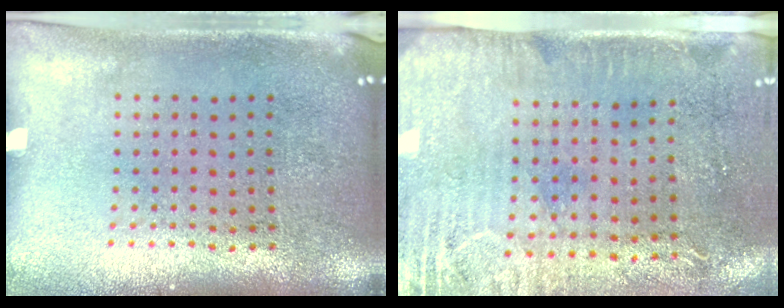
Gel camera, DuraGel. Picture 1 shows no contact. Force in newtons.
{"total": 3.0, "press": 2.4, "slide": 1.7}